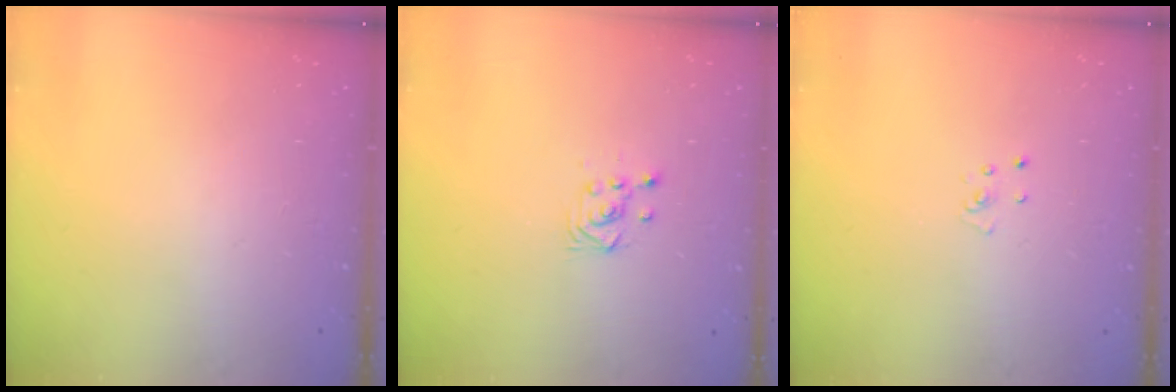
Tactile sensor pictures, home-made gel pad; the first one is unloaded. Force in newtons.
{"total": 3.7, "press": 3.5, "slide": 1.1}
{"total": 2.3, "press": 2.3, "slide": 0.2}